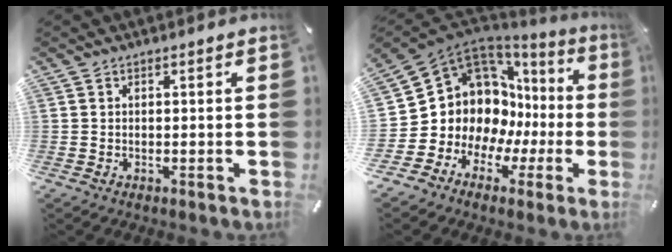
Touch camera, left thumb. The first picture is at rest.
{"total": 12.9, "force": [3.0, 11.5, 5.1], "torque": [-0.109, -0.061, 0.075]}